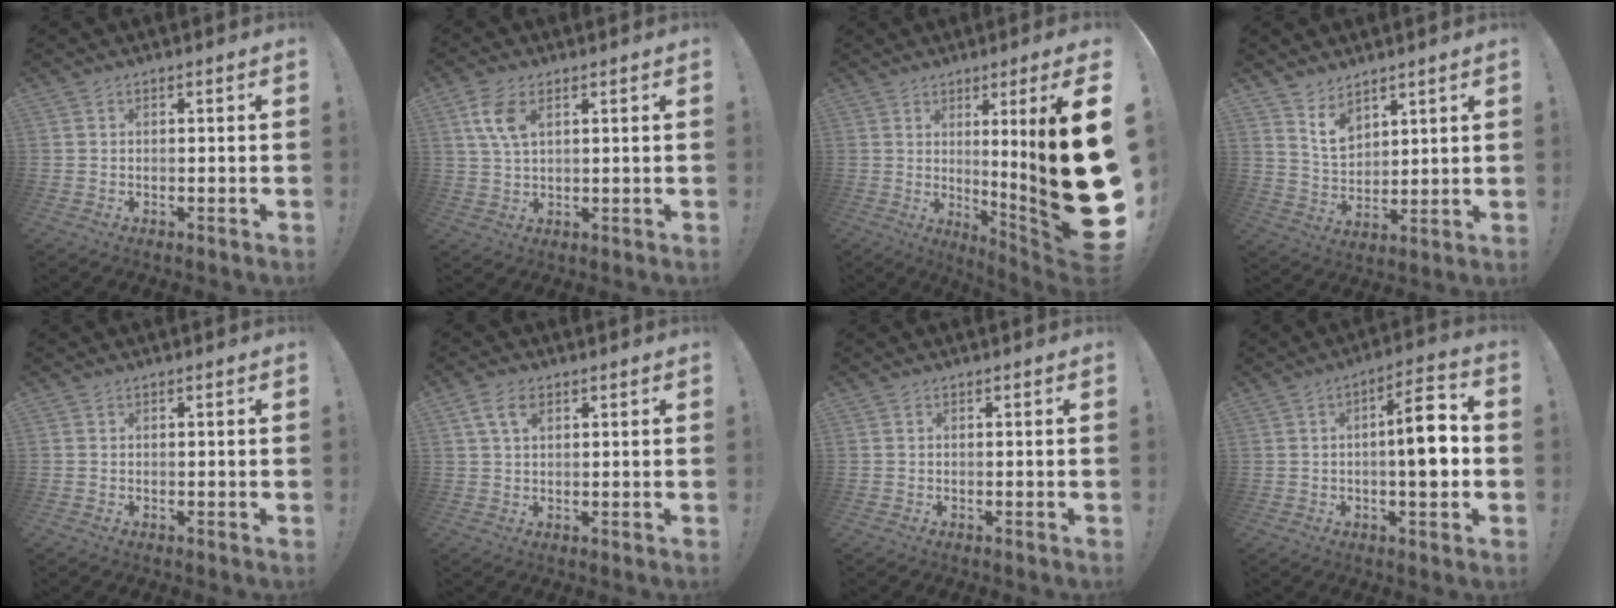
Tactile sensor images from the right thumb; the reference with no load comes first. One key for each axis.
{"total": 7.3, "fx": 3.1, "fy": 3.9, "fz": 5.3, "tx": -0.118, "ty": -0.005, "tz": 0.057}
{"total": 20.3, "fx": 2.6, "fy": -0.1, "fz": 20.1, "tx": -0.277, "ty": -0.072, "tz": 0.046}
{"total": 8.3, "fx": 5.8, "fy": 5.2, "fz": 3.0, "tx": -0.048, "ty": -0.041, "tz": 0.111}
{"total": 0.0}
{"total": 5.4, "fx": 2.5, "fy": 3.2, "fz": 3.6, "tx": -0.067, "ty": -0.003, "tz": 0.048}
{"total": 0.0}
{"total": 11.0, "fx": -0.5, "fy": 3.7, "fz": 10.3, "tx": -0.138, "ty": 0.005, "tz": -0.016}